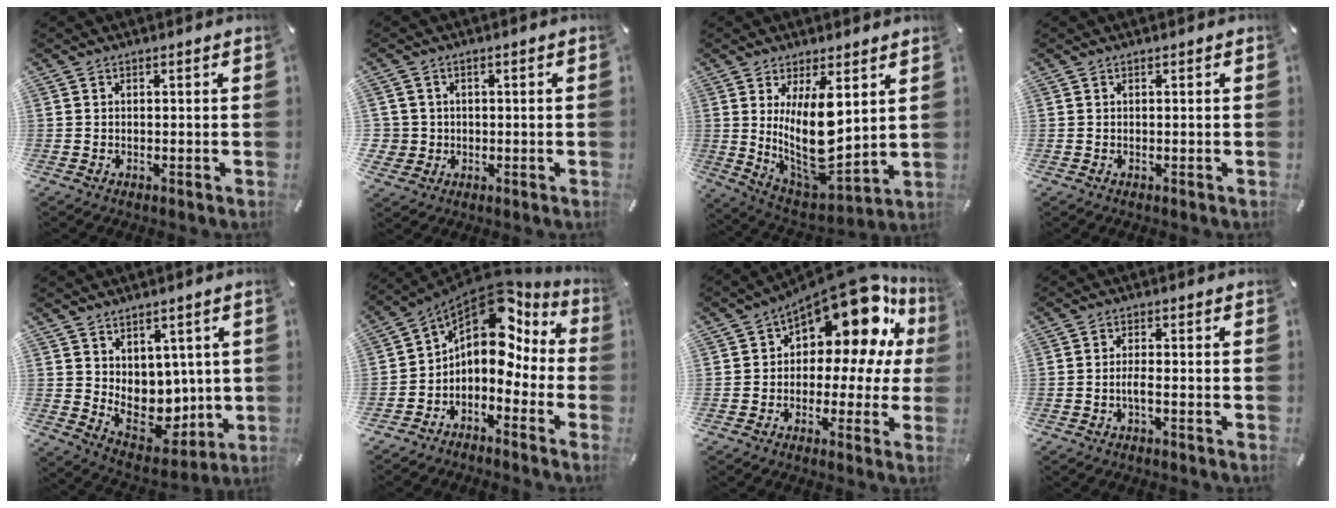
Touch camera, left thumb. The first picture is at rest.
{"total": 4.2, "force": [-0.1, 4.2, 0.2], "torque": [-0.016, 0.009, -0.001]}
{"total": 16.4, "force": [4.3, 7.1, 14.2], "torque": [-0.256, -0.041, 0.075]}
{"total": 0.0}
{"total": 9.1, "force": [2.6, 7.8, 3.9], "torque": [-0.053, -0.047, 0.063]}
{"total": 12.3, "force": [5.4, 7.5, 8.1], "torque": [-0.139, -0.052, 0.088]}
{"total": 17.6, "force": [9.0, 9.1, 12.1], "torque": [-0.170, -0.076, 0.149]}
{"total": 2.7, "force": [-1.1, 0.4, 2.4], "torque": [-0.050, -0.002, -0.021]}